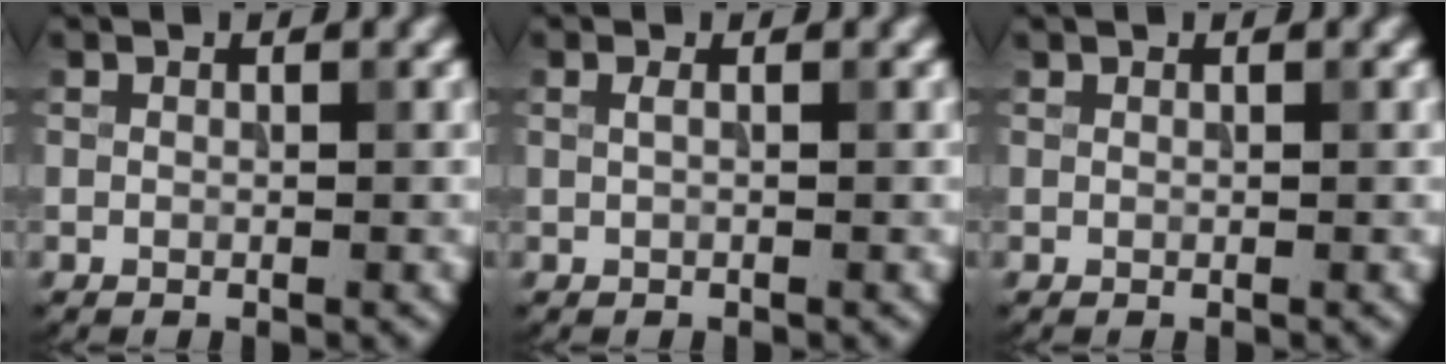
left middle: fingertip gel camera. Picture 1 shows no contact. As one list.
[{"total": 0.6, "force": [0.1, 0.1, 0.6], "torque": [-0.013, 0.002, 0.000]}, {"total": 0.0}]